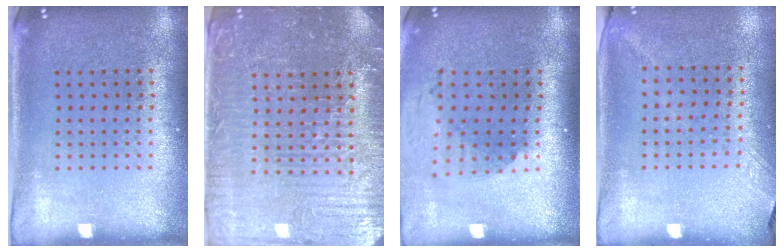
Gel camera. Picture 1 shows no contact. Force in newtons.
{"total": 4.6, "press": 4.4, "slide": 1.4}
{"total": 2.0, "press": 1.5, "slide": 1.4}
{"total": 1.2, "press": 0.9, "slide": 0.7}